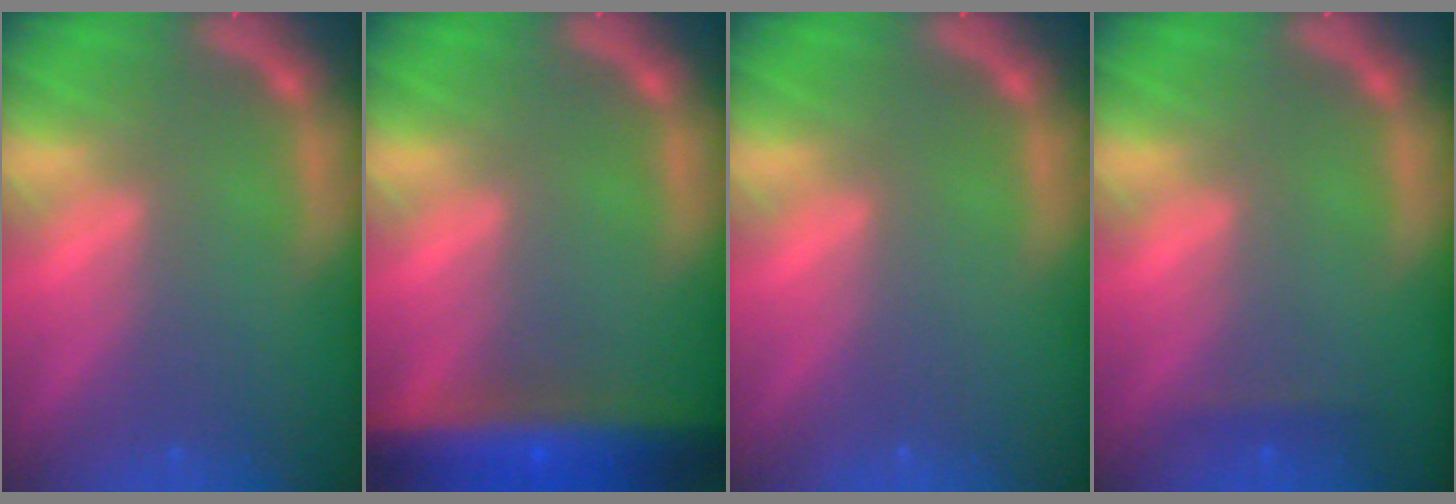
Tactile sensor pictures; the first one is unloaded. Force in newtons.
{"total": 10.0}
{"total": 0.0}
{"total": 0.9}